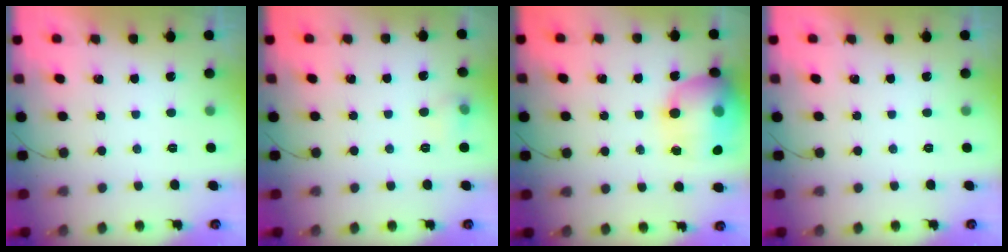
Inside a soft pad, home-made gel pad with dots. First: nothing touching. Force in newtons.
{"total": 5.5, "press": 4.9, "slide": 2.4}
{"total": 18.4, "press": 18.1, "slide": 3.4}
{"total": 0.0}